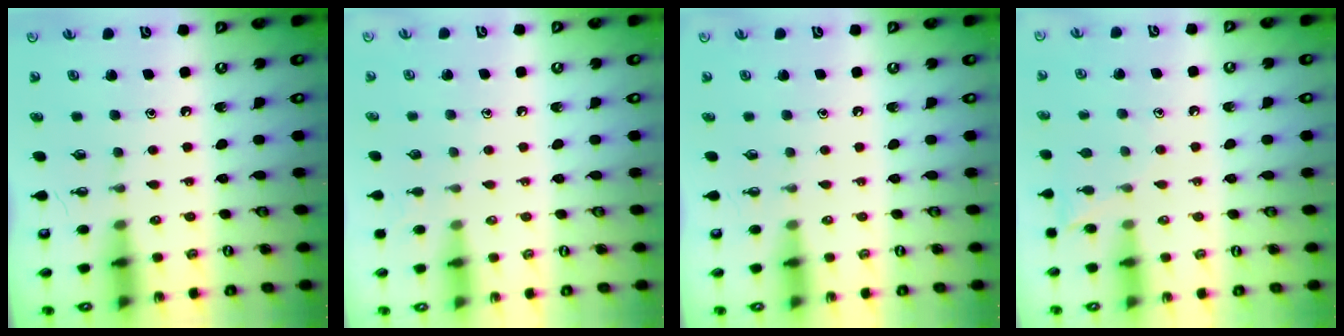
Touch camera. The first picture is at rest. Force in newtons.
{"total": 2.5, "press": 2.5, "slide": 0.3}
{"total": 0.0}
{"total": 5.7, "press": 5.6, "slide": 0.6}